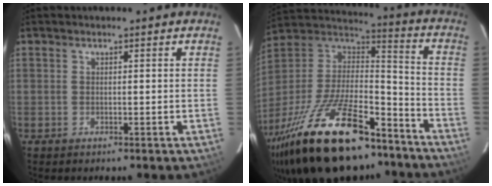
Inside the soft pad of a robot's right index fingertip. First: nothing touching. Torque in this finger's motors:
{"motor_torque": [1.33, -0.81, 1.05, 0.21]}